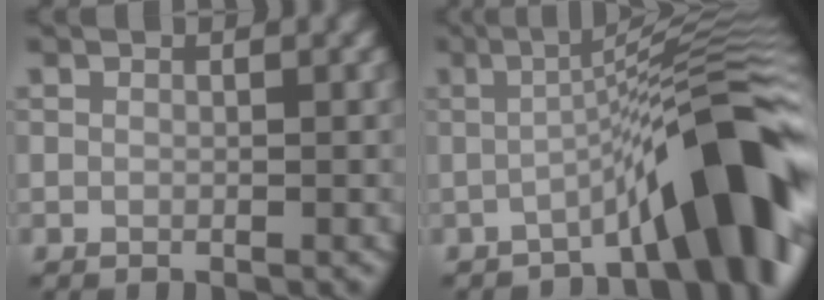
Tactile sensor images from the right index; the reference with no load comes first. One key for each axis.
{"total": 10.5, "fx": -4.3, "fy": 1.9, "fz": 9.3, "tx": -0.108, "ty": 0.029, "tz": -0.072}